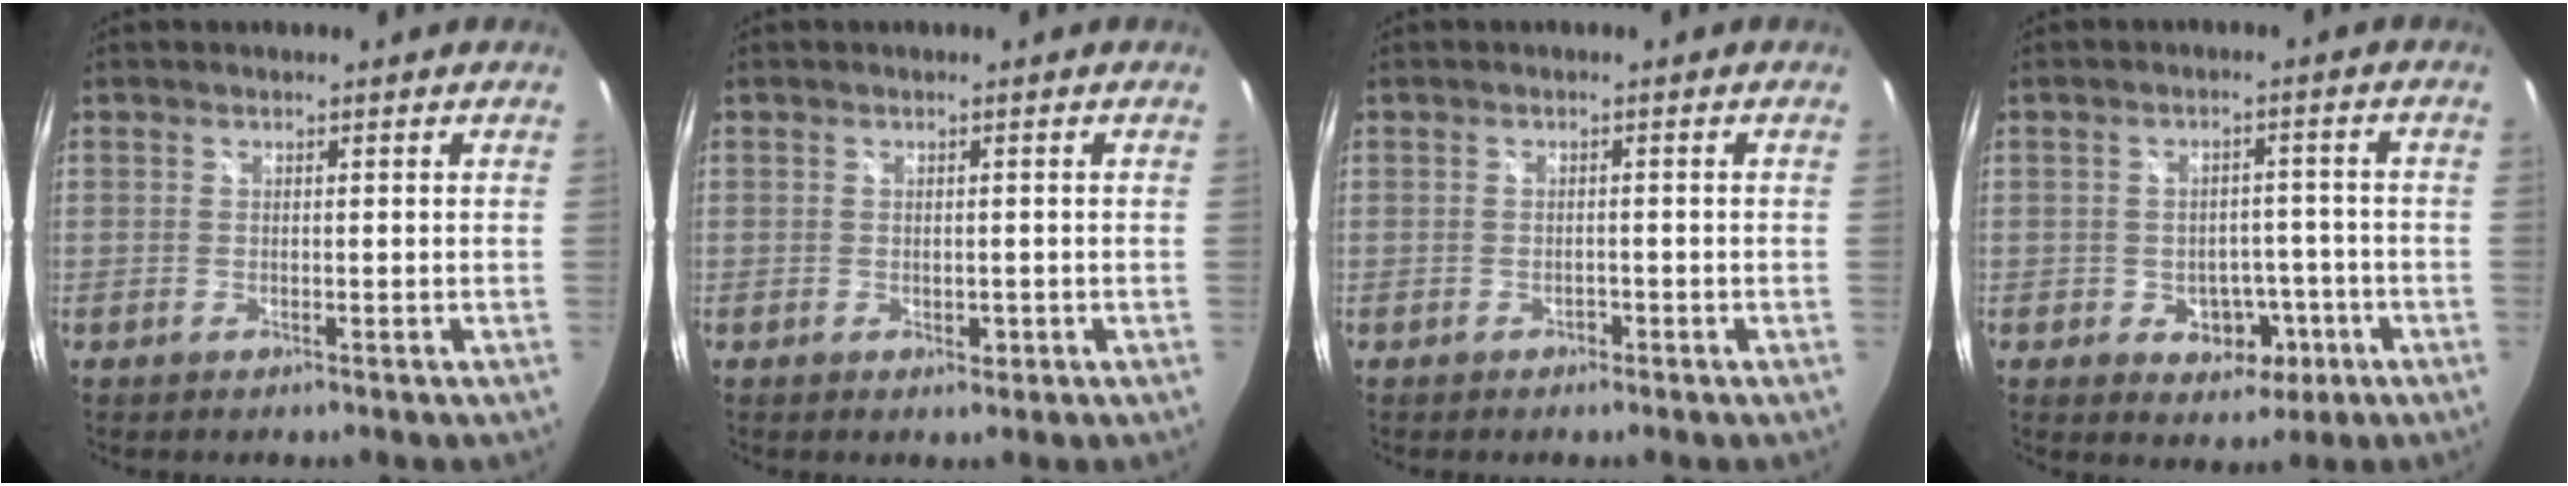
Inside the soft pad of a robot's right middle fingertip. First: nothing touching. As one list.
[{"total": 1.4, "force": [-0.4, 1.0, 0.9], "torque": [-0.009, -0.003, -0.004]}, {"total": 1.2, "force": [-0.9, 0.8, 0.2], "torque": [-0.005, -0.001, -0.012]}, {"total": 6.8, "force": [-2.6, 5.4, 3.3], "torque": [-0.061, 0.012, -0.019]}]